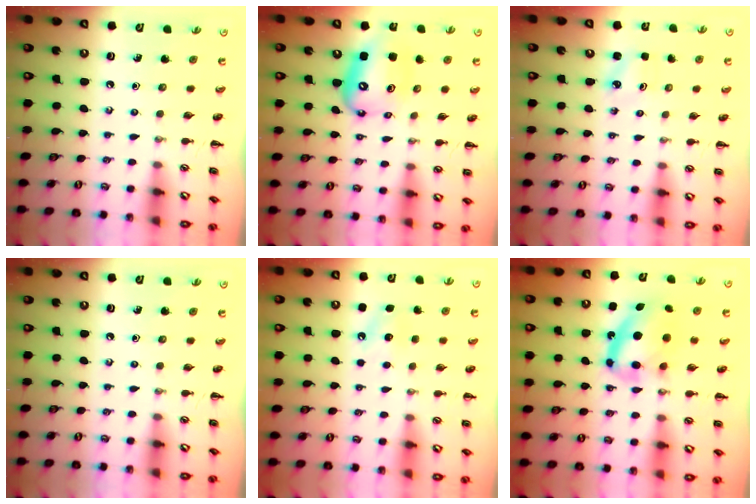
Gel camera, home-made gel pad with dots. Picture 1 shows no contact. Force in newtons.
{"total": 11.9, "press": 11.4, "slide": 3.1}
{"total": 1.9, "press": 1.8, "slide": 0.4}
{"total": 0.0}
{"total": 6.8, "press": 6.5, "slide": 1.9}
{"total": 10.7, "press": 10.4, "slide": 2.4}